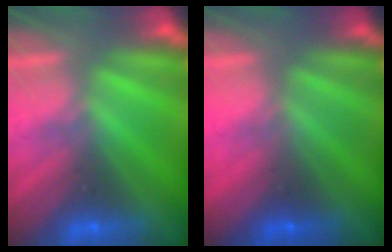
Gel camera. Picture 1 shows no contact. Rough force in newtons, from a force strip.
{"total": 3.1}